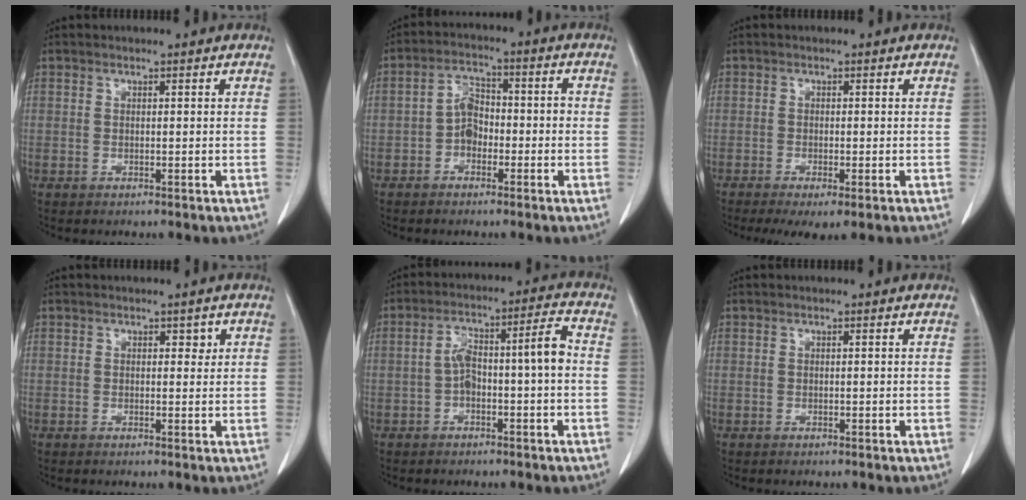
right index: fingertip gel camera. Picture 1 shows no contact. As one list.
[{"total": 4.7, "force": [-1.6, 3.1, 3.1], "torque": [-0.057, 0.020, -0.034]}, {"total": 4.8, "force": [-3.1, 0.9, 3.5], "torque": [-0.057, -0.017, -0.044]}, {"total": 1.4, "force": [0.6, 0.9, 0.8], "torque": [-0.004, 0.000, 0.006]}, {"total": 7.5, "force": [-1.0, 1.4, 7.3], "torque": [-0.128, 0.037, -0.016]}, {"total": 0.0}]